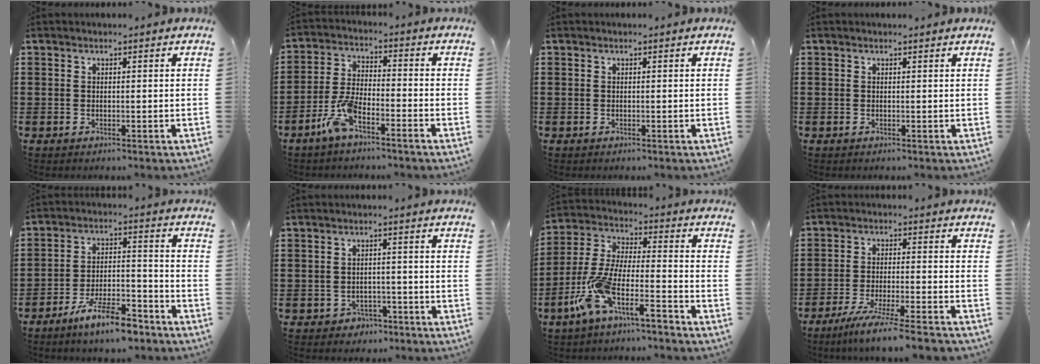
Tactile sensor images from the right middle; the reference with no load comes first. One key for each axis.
{"total": 6.3, "fx": -4.2, "fy": 1.2, "fz": 4.5, "tx": -0.117, "ty": -0.006, "tz": -0.086}
{"total": 0.0}
{"total": 0.0}
{"total": 8.7, "fx": -7.0, "fy": 1.7, "fz": 4.9, "tx": -0.091, "ty": 0.011, "tz": -0.132}
{"total": 2.0, "fx": -1.7, "fy": 0.9, "fz": -0.1, "tx": -0.008, "ty": 0.001, "tz": -0.040}
{"total": 9.4, "fx": -7.4, "fy": 0.8, "fz": 5.9, "tx": -0.149, "ty": -0.015, "tz": -0.154}
{"total": 6.3, "fx": -5.5, "fy": -0.6, "fz": 3.0, "tx": -0.056, "ty": -0.017, "tz": -0.104}